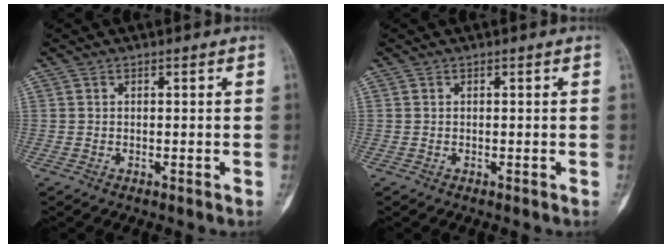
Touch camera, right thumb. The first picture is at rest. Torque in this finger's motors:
{"motor_torque": [0.02, 0.01, 0.01, -0.06, 0.02]}